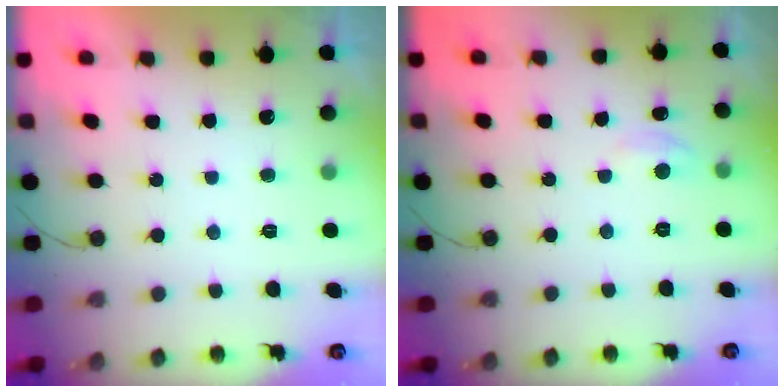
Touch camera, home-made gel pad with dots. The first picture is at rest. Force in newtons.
{"total": 3.3, "press": 3.2, "slide": 0.4}